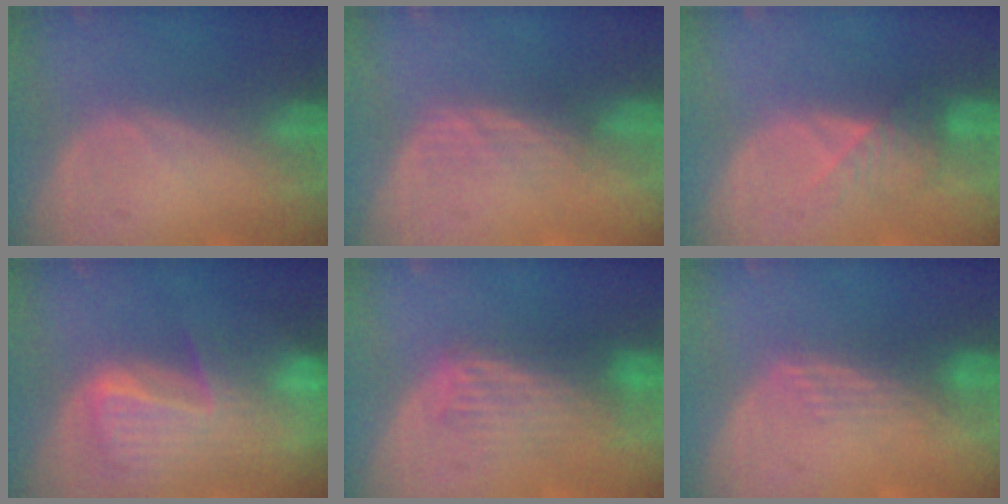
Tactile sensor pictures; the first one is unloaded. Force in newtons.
{"total": 2.4, "press": 2.4, "slide": 0.5}
{"total": 3.6, "press": 3.3, "slide": 1.3}
{"total": 9.8, "press": 8.4, "slide": 5.0}
{"total": 5.4, "press": 5.4, "slide": 0.4}
{"total": 3.1, "press": 2.6, "slide": 1.6}